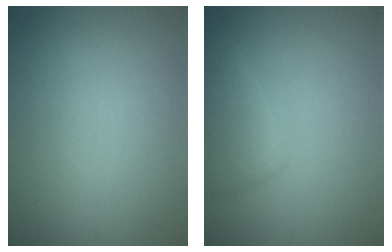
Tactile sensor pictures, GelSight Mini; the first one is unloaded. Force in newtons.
{"total": 2.8, "press": 2.8, "slide": 0.2}